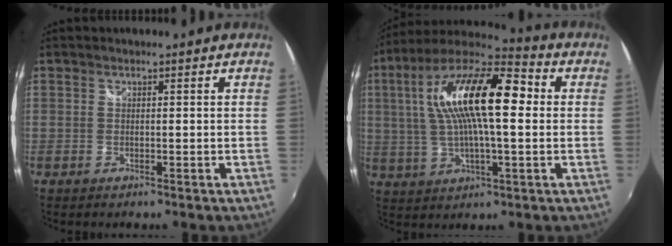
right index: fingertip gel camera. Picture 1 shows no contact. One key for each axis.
{"total": 20.0, "fx": 3.7, "fy": 6.4, "fz": 18.6, "tx": -0.342, "ty": 0.025, "tz": 0.049}